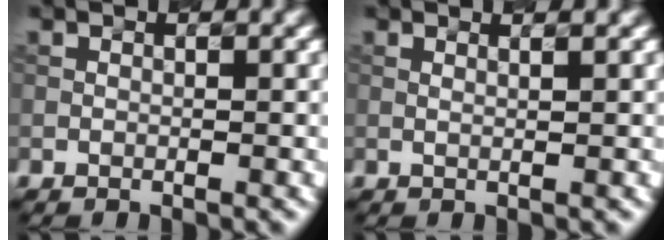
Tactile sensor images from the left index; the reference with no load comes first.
{"total": 2.3, "force": [1.1, 0.9, 1.7], "torque": [-0.009, 0.003, -0.011]}